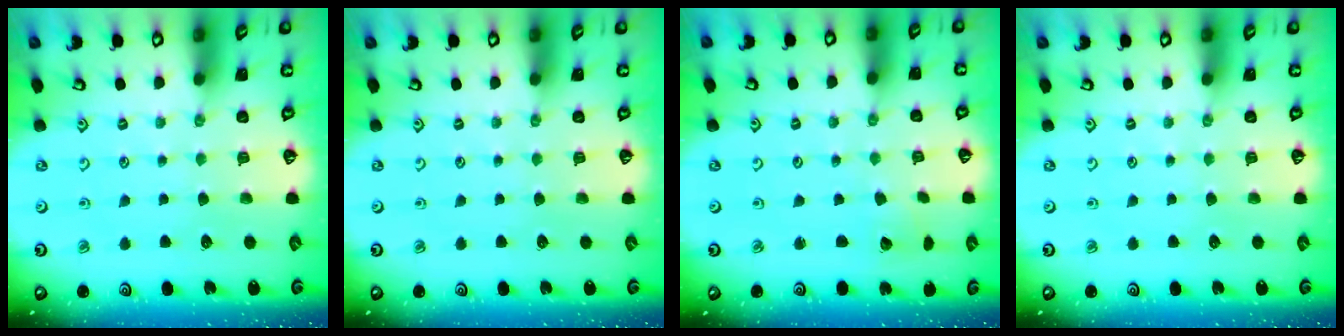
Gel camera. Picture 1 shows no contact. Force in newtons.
{"total": 0.0}
{"total": 2.7, "press": 2.7, "slide": 0.2}
{"total": 0.0}